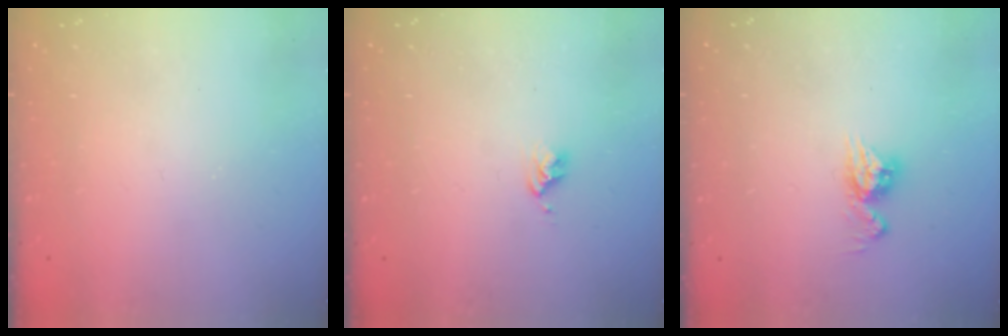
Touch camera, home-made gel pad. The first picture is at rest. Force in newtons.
{"total": 2.7, "press": 2.6, "slide": 0.4}
{"total": 8.0, "press": 8.0, "slide": 0.7}